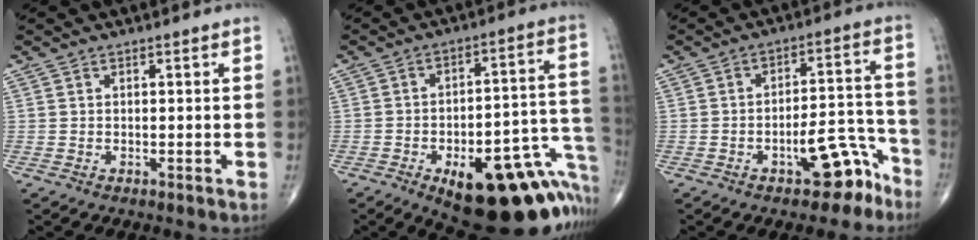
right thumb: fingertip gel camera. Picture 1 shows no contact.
{"total": 27.4, "force": [-12.5, 11.1, 21.7], "torque": [-0.181, 0.082, -0.158]}
{"total": 9.8, "force": [-6.0, 4.1, 6.6], "torque": [-0.063, 0.068, -0.079]}